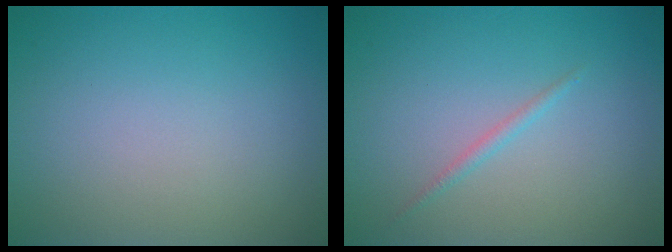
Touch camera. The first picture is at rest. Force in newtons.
{"total": 0.8, "press": 0.8, "slide": 0.0}